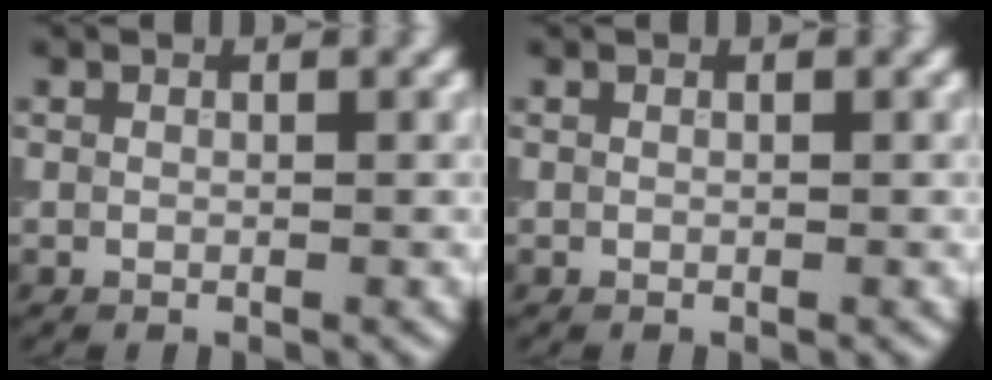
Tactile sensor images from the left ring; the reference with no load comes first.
{"total": 0.0}